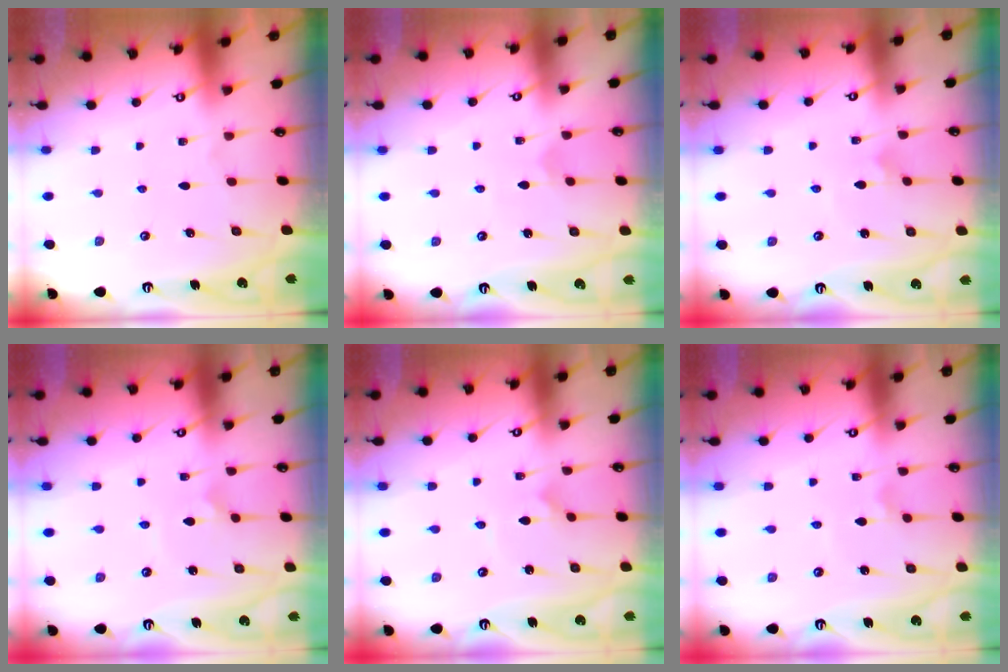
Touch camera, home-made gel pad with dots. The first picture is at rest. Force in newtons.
{"total": 1.6, "press": 1.6, "slide": 0.1}
{"total": 2.4, "press": 2.4, "slide": 0.2}
{"total": 2.6, "press": 2.6, "slide": 0.1}
{"total": 2.0, "press": 2.0, "slide": 0.2}
{"total": 2.1, "press": 2.0, "slide": 0.4}